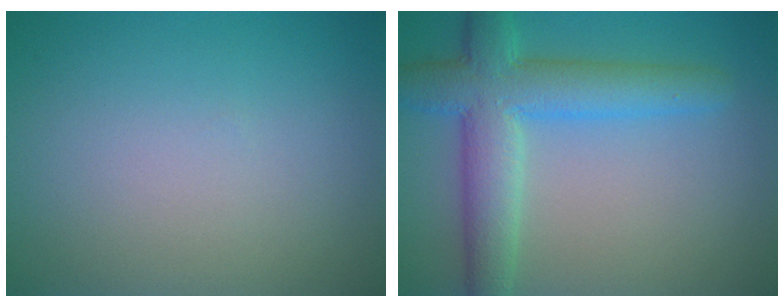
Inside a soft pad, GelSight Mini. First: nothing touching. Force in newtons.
{"total": 6.8, "press": 6.8, "slide": 0.2}